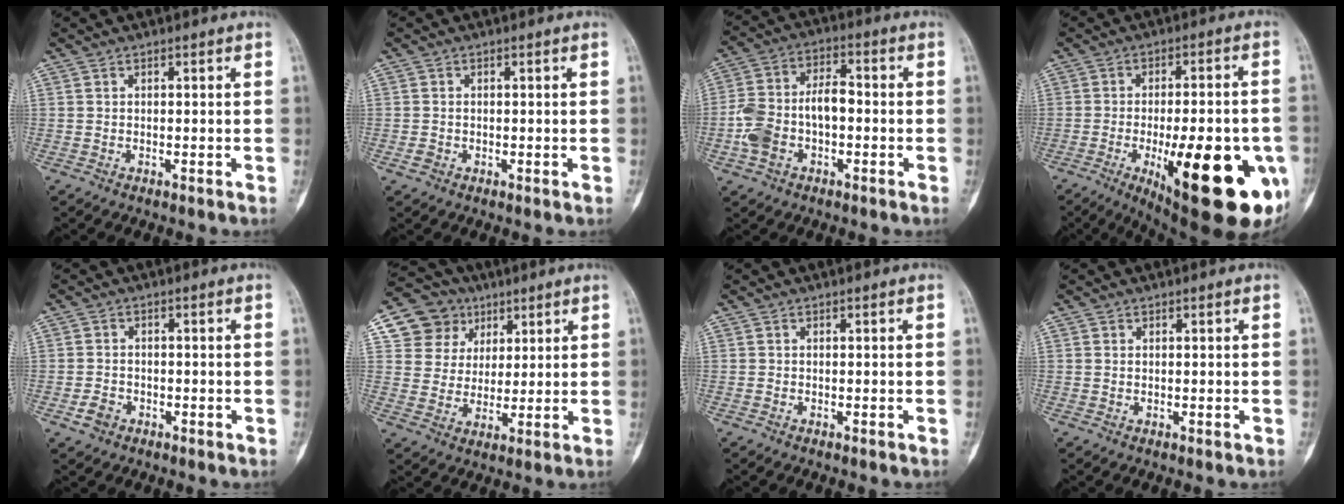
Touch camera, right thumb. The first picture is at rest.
{"total": 1.2, "force": [-0.5, 1.0, 0.3], "torque": [-0.004, 0.004, -0.008]}
{"total": 11.6, "force": [-2.2, 7.1, 8.9], "torque": [-0.175, 0.041, -0.045]}
{"total": 26.4, "force": [-8.4, 8.8, 23.4], "torque": [-0.271, -0.005, -0.095]}
{"total": 2.8, "force": [-1.3, 2.2, 0.9], "torque": [-0.013, 0.012, -0.022]}
{"total": 11.2, "force": [5.1, 9.7, 2.2], "torque": [-0.002, -0.009, 0.094]}
{"total": 0.0}
{"total": 0.0}